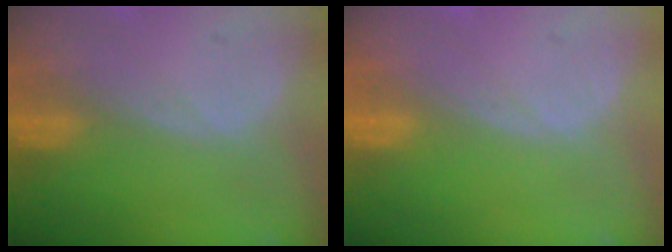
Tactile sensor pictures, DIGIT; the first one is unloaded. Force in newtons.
{"total": 0.0}